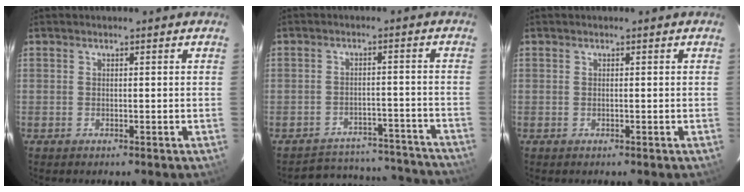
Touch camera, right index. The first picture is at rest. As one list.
[{"total": 18.2, "force": [-16.7, 6.2, 3.7], "torque": [-0.074, 0.049, -0.193]}, {"total": 0.0}]